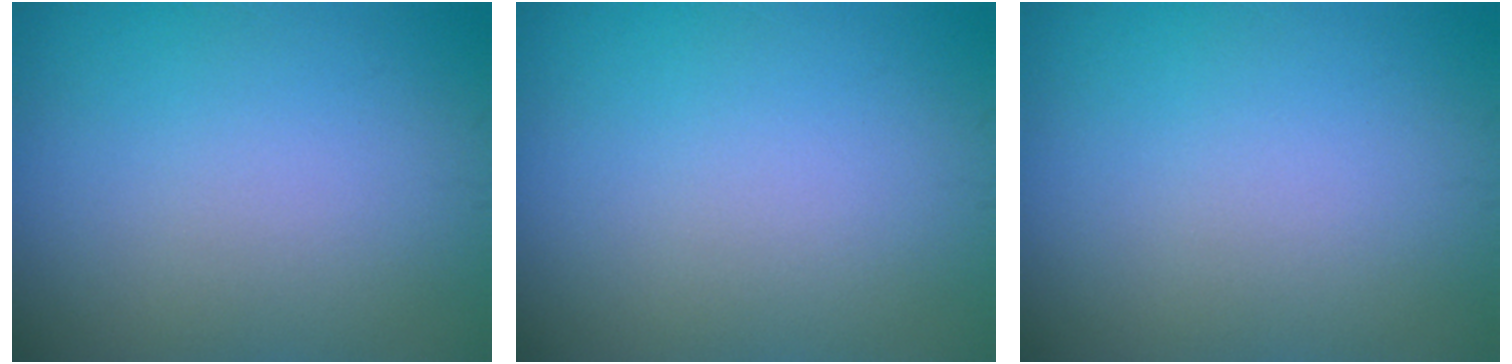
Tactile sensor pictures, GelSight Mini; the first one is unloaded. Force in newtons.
{"total": 0.0}
{"total": 0.0}